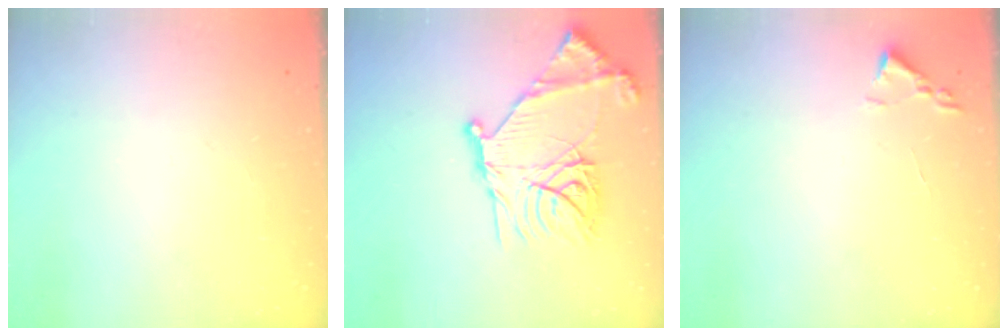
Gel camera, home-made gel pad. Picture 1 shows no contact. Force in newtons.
{"total": 22.5, "press": 22.4, "slide": 2.2}
{"total": 1.8, "press": 1.7, "slide": 0.2}